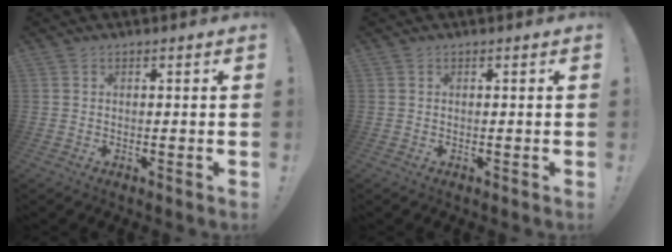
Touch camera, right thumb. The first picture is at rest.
{"total": 0.0}